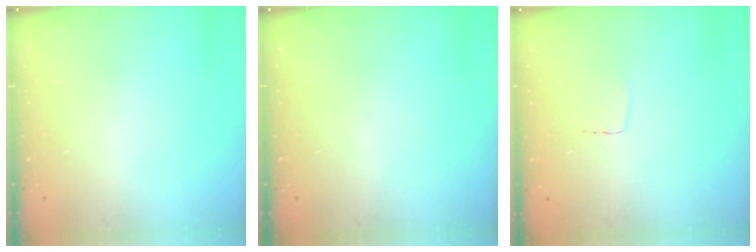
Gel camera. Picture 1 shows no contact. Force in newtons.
{"total": 0.0}
{"total": 2.7, "press": 2.7, "slide": 0.1}